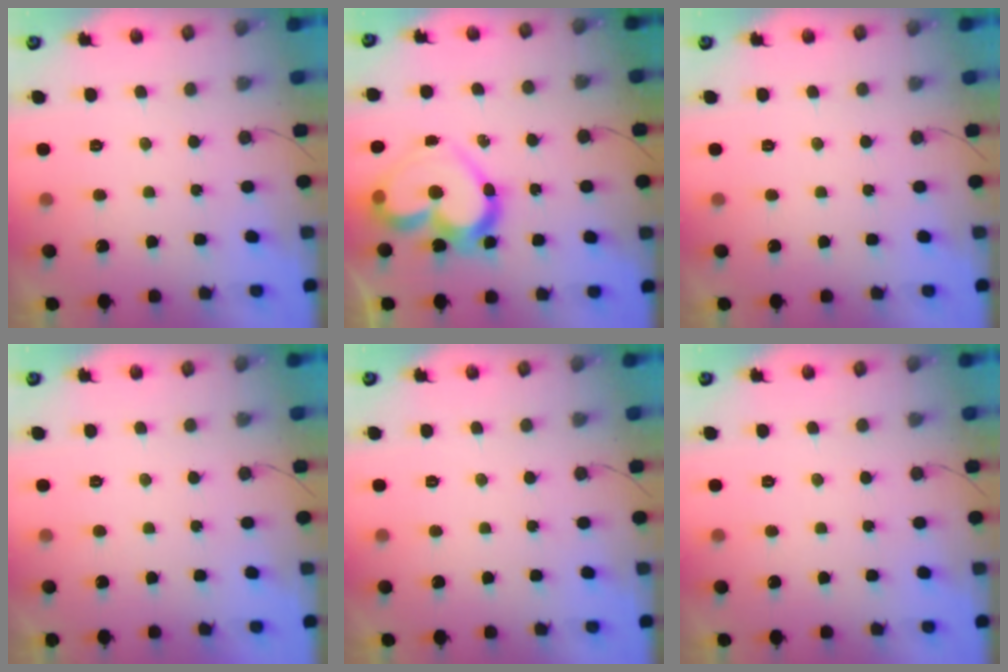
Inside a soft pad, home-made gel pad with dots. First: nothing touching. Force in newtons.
{"total": 18.1, "press": 18.0, "slide": 1.6}
{"total": 0.0}
{"total": 1.7, "press": 1.7, "slide": 0.0}
{"total": 0.0}
{"total": 0.0}